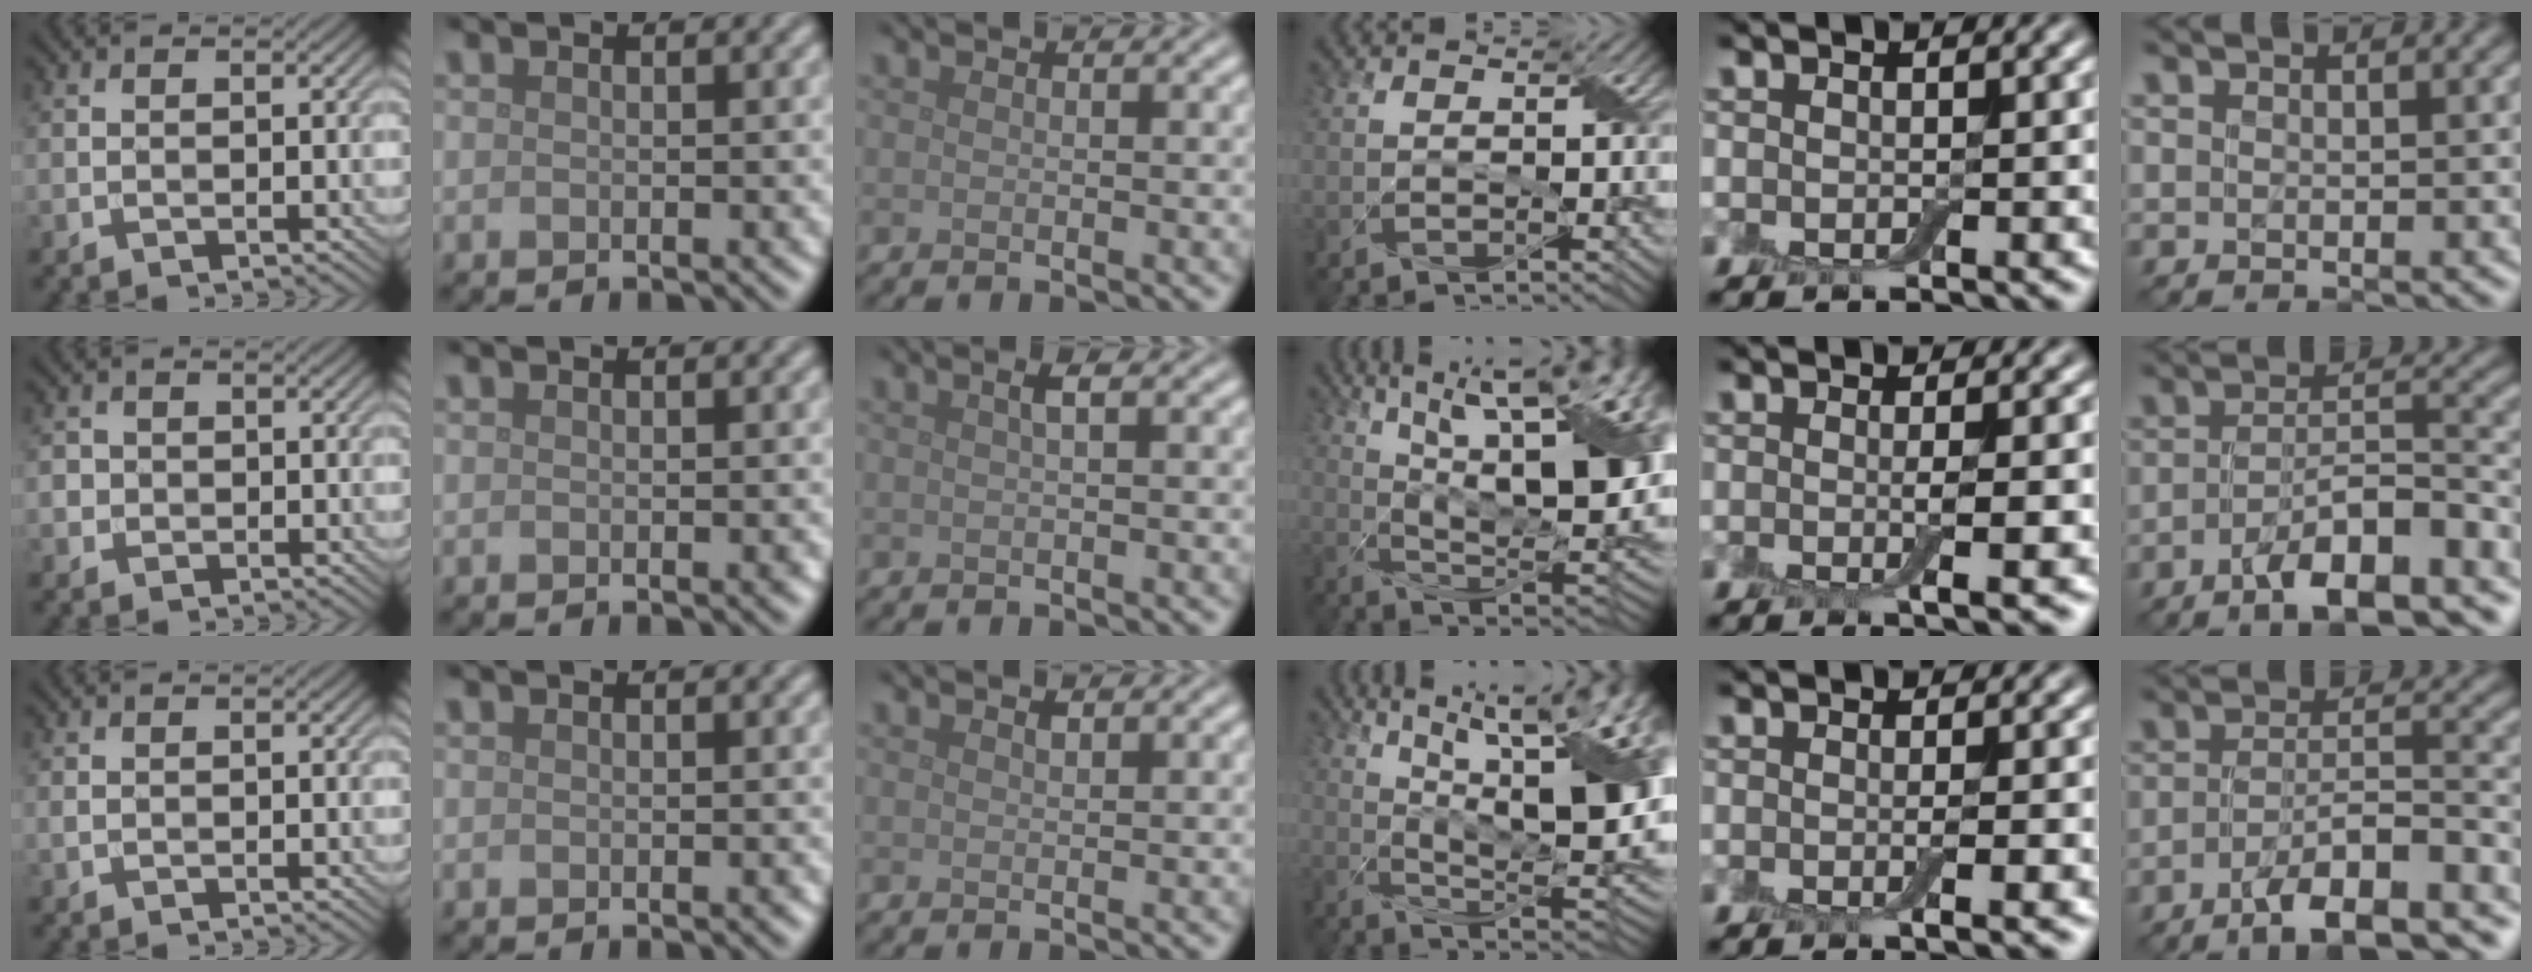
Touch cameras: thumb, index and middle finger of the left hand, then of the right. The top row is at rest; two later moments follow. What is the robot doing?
{"motion": "wrap", "object": "adhesive wrap"}